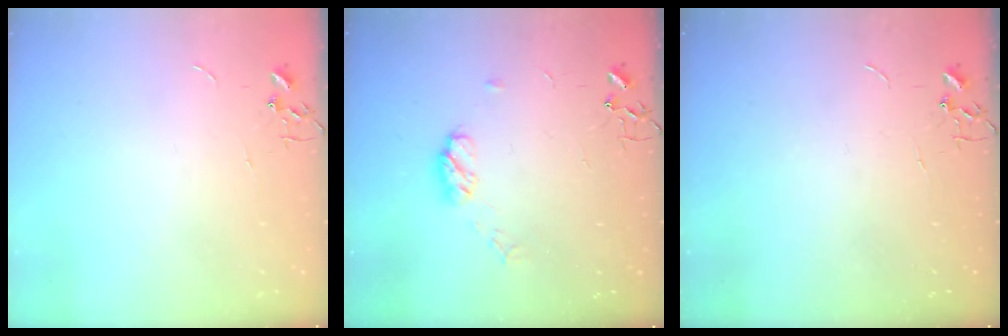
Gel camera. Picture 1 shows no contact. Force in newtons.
{"total": 7.2, "press": 7.2, "slide": 0.4}
{"total": 0.0}